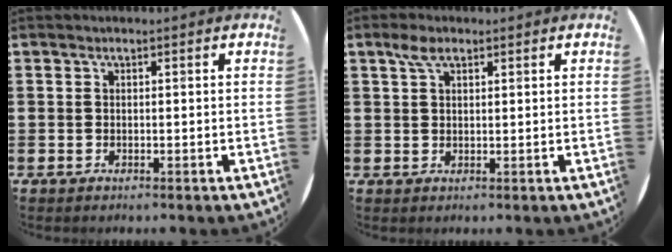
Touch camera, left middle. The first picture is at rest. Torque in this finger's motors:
{"motor_torque": [0.56, -0.39, -0.05, 0.01]}